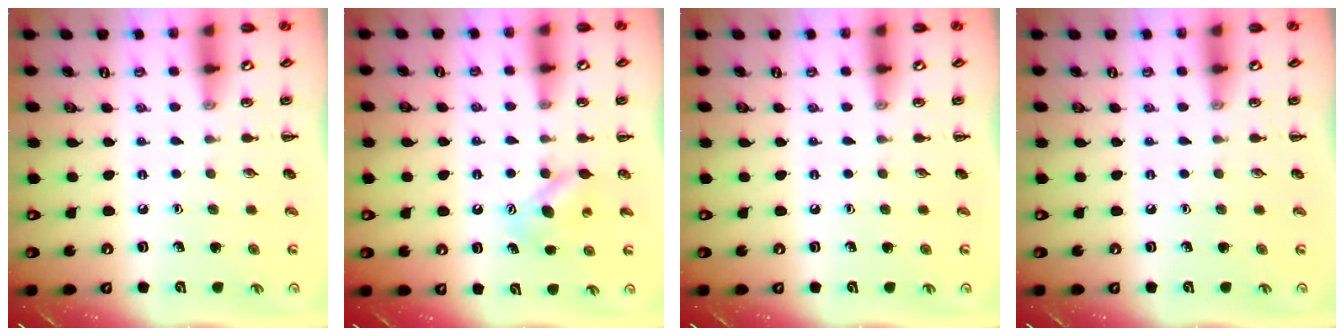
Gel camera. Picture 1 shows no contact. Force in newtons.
{"total": 5.2, "press": 5.1, "slide": 0.9}
{"total": 0.0}
{"total": 0.0}